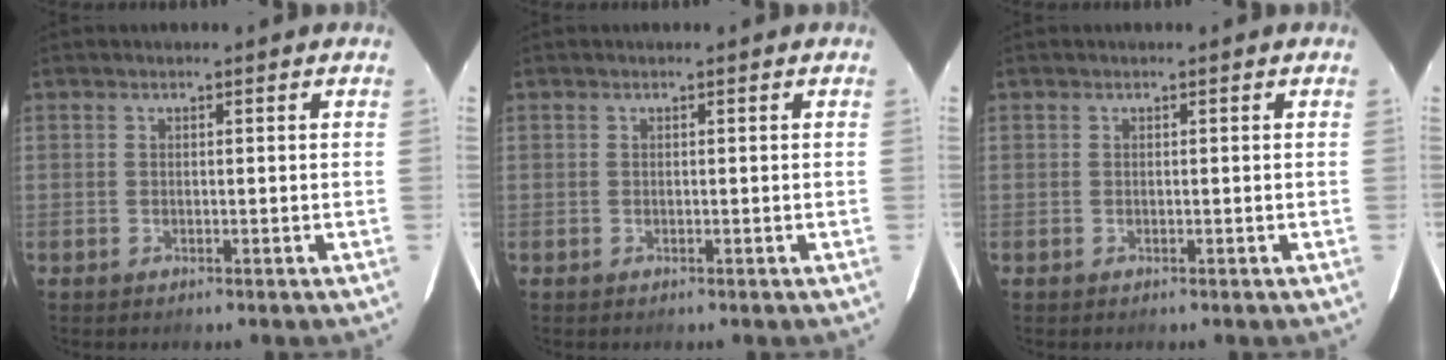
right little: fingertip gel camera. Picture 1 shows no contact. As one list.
[{"total": 0.0}, {"total": 0.0}]